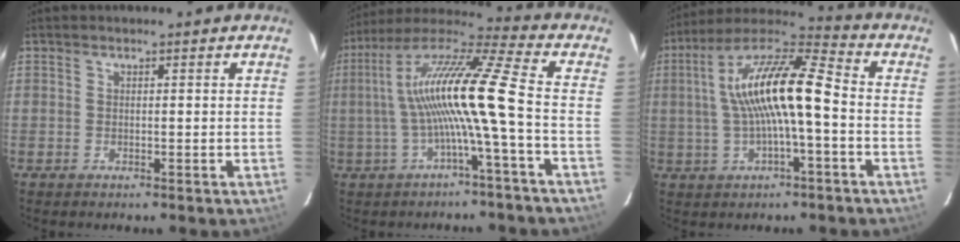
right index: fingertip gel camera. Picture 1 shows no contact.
{"total": 14.9, "force": [-2.1, -0.9, 14.7], "torque": [-0.268, 0.009, -0.039]}
{"total": 15.1, "force": [-0.3, 3.2, 14.8], "torque": [-0.274, 0.024, -0.010]}